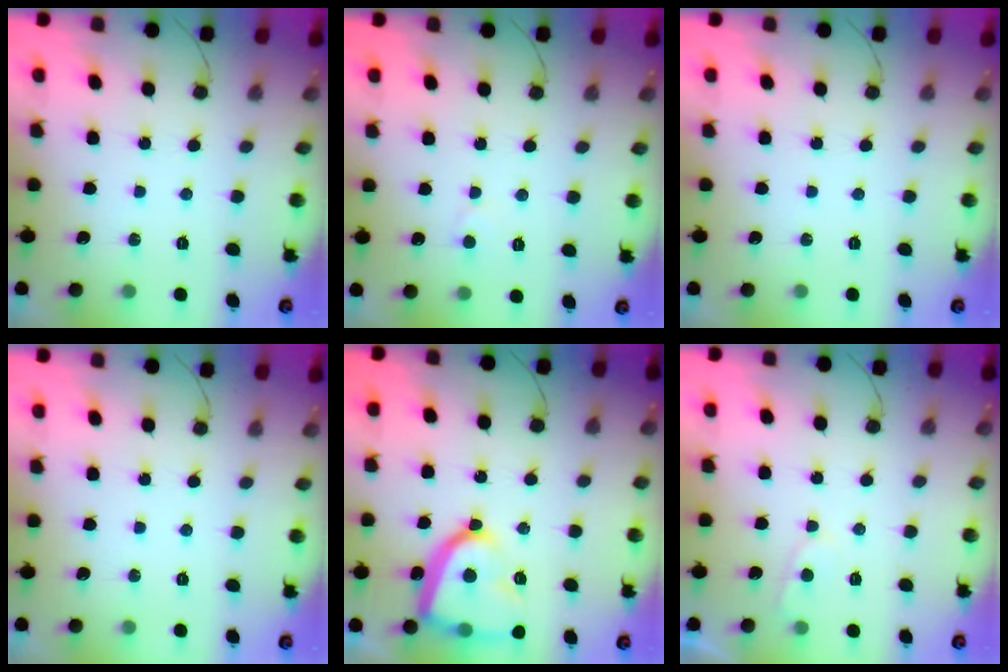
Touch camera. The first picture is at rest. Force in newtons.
{"total": 3.6, "press": 3.6, "slide": 0.3}
{"total": 0.0}
{"total": 0.0}
{"total": 17.4, "press": 17.3, "slide": 1.7}
{"total": 2.9, "press": 2.9, "slide": 0.4}